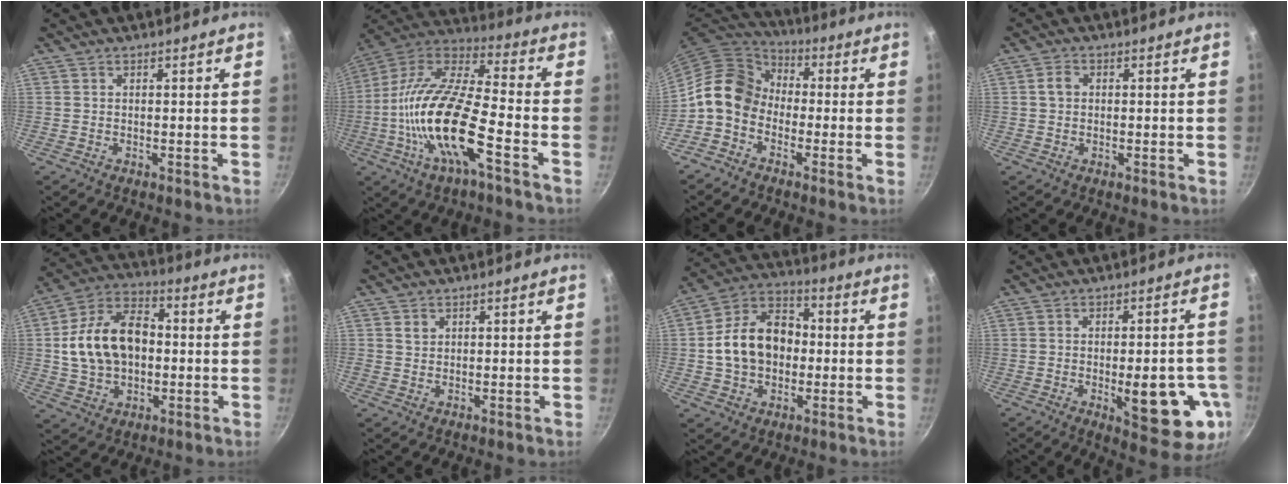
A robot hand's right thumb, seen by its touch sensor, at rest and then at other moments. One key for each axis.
{"total": 20.5, "fx": -6.6, "fy": 6.4, "fz": 18.3, "tx": -0.347, "ty": 0.042, "tz": -0.145}
{"total": 10.7, "fx": -1.8, "fy": 8.5, "fz": 6.3, "tx": -0.078, "ty": 0.039, "tz": -0.060}
{"total": 2.6, "fx": 0.3, "fy": 2.1, "fz": 1.5, "tx": -0.017, "ty": 0.008, "tz": 0.002}
{"total": 16.8, "fx": 0.4, "fy": 11.6, "fz": 12.1, "tx": -0.190, "ty": 0.029, "tz": 0.001}
{"total": 1.6, "fx": 0.7, "fy": 1.3, "fz": 0.5, "tx": -0.003, "ty": 0.001, "tz": 0.011}
{"total": 15.4, "fx": -0.3, "fy": 11.6, "fz": 10.1, "tx": -0.144, "ty": 0.035, "tz": -0.017}
{"total": 15.6, "fx": -4.0, "fy": 5.8, "fz": 13.9, "tx": -0.148, "ty": 0.000, "tz": -0.045}